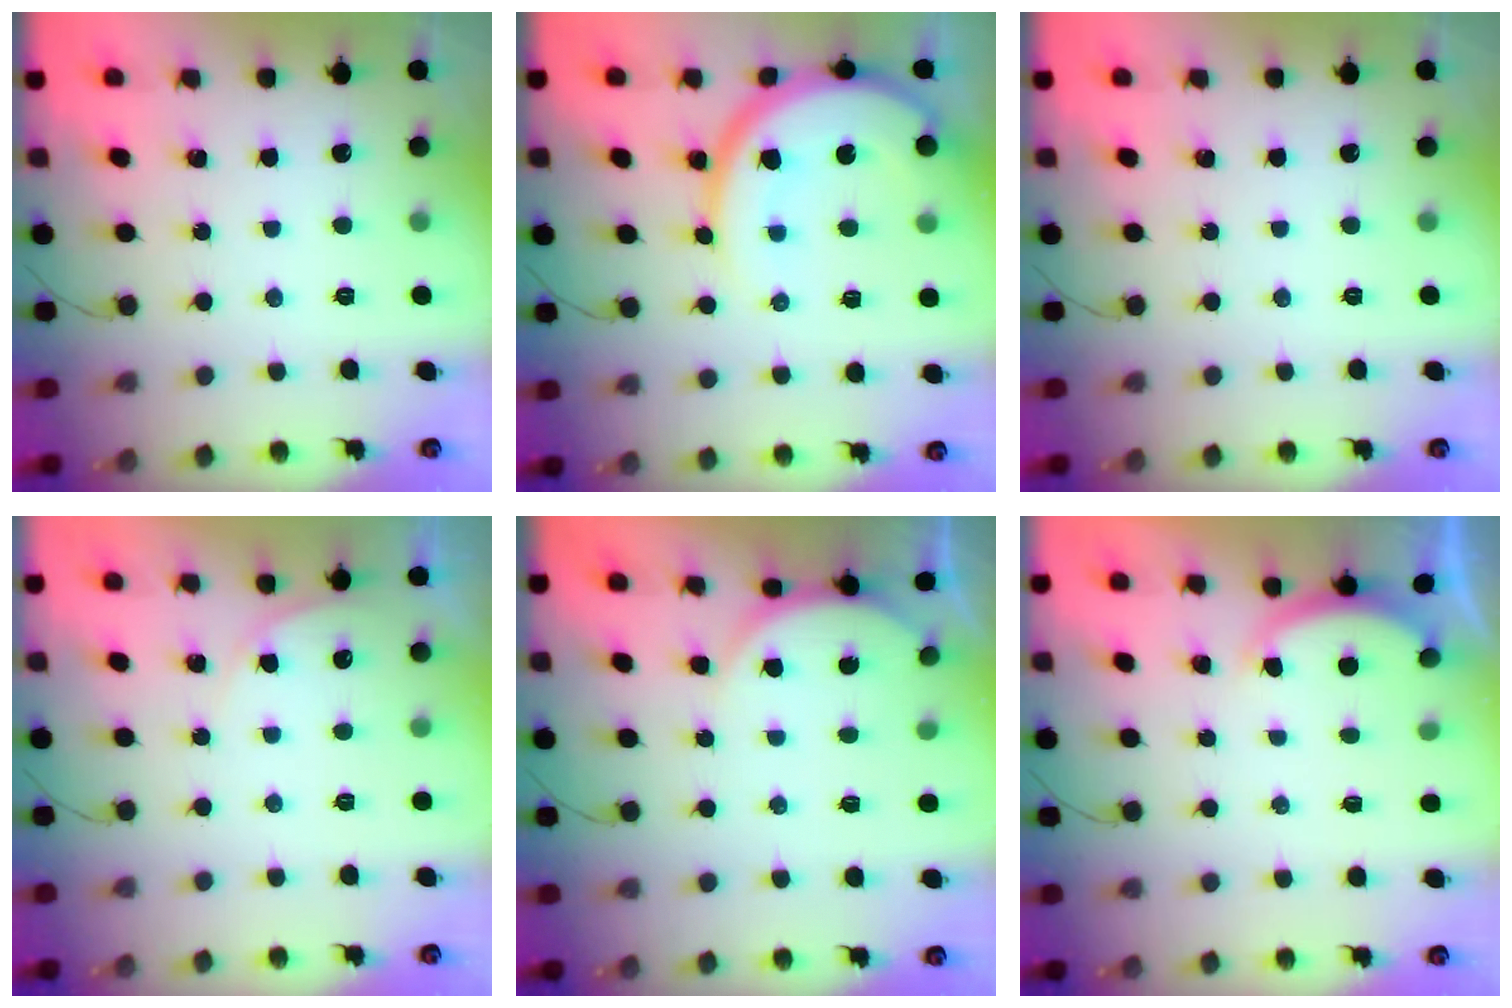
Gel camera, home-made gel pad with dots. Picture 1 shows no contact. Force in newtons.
{"total": 13.8, "press": 13.8, "slide": 1.2}
{"total": 0.0}
{"total": 3.0, "press": 2.3, "slide": 1.9}
{"total": 4.5, "press": 4.4, "slide": 0.6}
{"total": 1.3, "press": 1.2, "slide": 0.5}